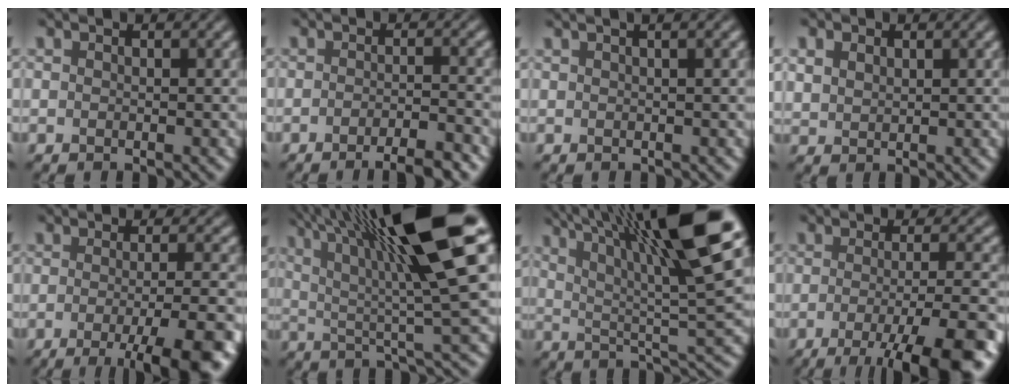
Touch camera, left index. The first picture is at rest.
{"total": 4.2, "force": [-2.9, 0.7, 3.0], "torque": [-0.044, 0.003, -0.045]}
{"total": 2.4, "force": [1.3, 0.8, 1.8], "torque": [-0.015, 0.007, 0.002]}
{"total": 1.6, "force": [1.0, 1.0, 0.8], "torque": [-0.022, 0.003, 0.022]}
{"total": 9.1, "force": [-4.1, 2.2, 7.9], "torque": [-0.095, -0.003, -0.054]}
{"total": 15.4, "force": [5.8, 2.6, 14.0], "torque": [-0.222, 0.018, 0.093]}
{"total": 13.7, "force": [6.7, 2.6, 11.6], "torque": [-0.188, 0.022, 0.109]}
{"total": 10.7, "force": [-5.3, 2.4, 8.9], "torque": [-0.119, -0.002, -0.080]}